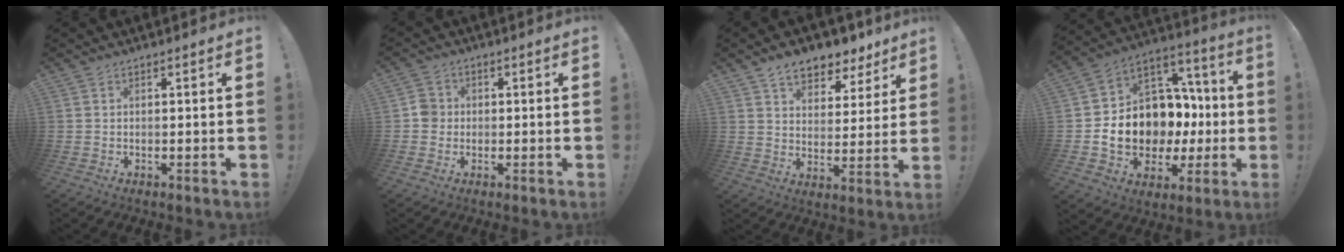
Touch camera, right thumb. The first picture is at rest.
{"total": 4.6, "force": [-0.4, 4.3, 1.5], "torque": [-0.018, 0.012, -0.005]}
{"total": 10.0, "force": [7.5, 5.4, 3.8], "torque": [-0.058, -0.052, 0.138]}
{"total": 15.0, "force": [-2.2, 12.2, 8.4], "torque": [-0.120, 0.003, -0.012]}